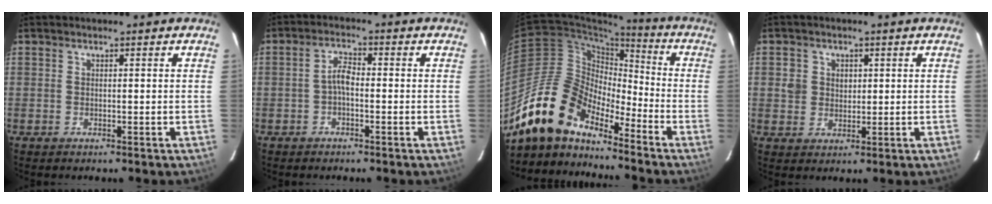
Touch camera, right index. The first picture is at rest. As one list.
[{"total": 2.8, "force": [-1.0, 1.1, 2.4], "torque": [-0.050, 0.011, -0.021]}, {"total": 15.7, "force": [-13.0, 5.8, 6.7], "torque": [-0.121, 0.009, -0.250]}, {"total": 3.9, "force": [0.6, 3.7, 1.1], "torque": [-0.018, 0.011, 0.011]}]